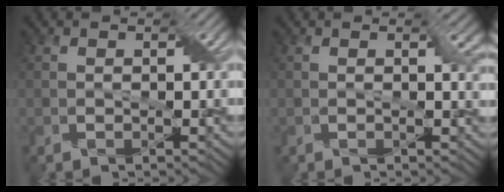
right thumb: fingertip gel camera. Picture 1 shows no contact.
{"total": 2.4, "force": [0.4, 1.2, 2.0], "torque": [-0.022, -0.002, 0.004]}